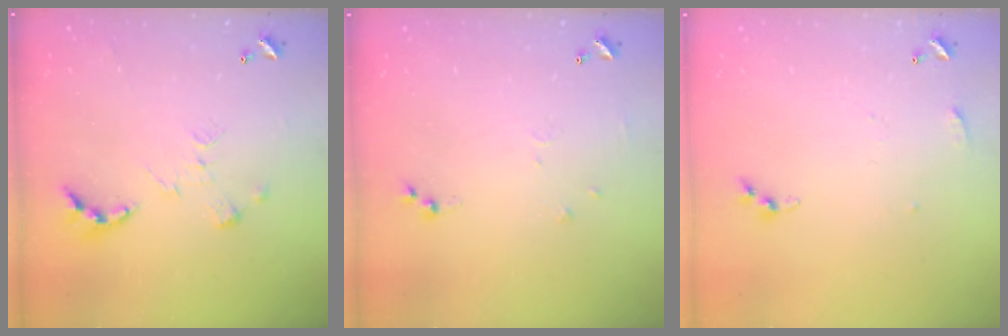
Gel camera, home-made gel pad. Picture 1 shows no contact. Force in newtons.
{"total": 5.1, "press": 5.1, "slide": 0.6}
{"total": 5.1, "press": 5.0, "slide": 0.6}